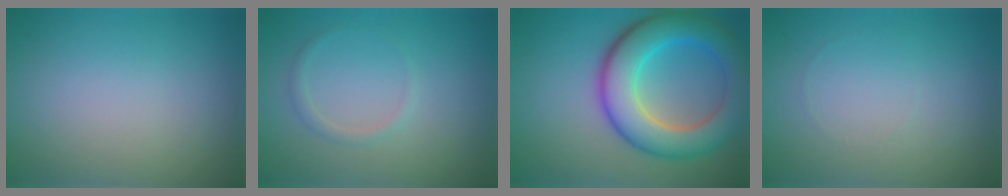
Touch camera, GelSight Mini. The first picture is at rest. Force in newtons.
{"total": 0.9, "press": 0.9, "slide": 0.1}
{"total": 8.5, "press": 8.5, "slide": 0.5}
{"total": 0.0}